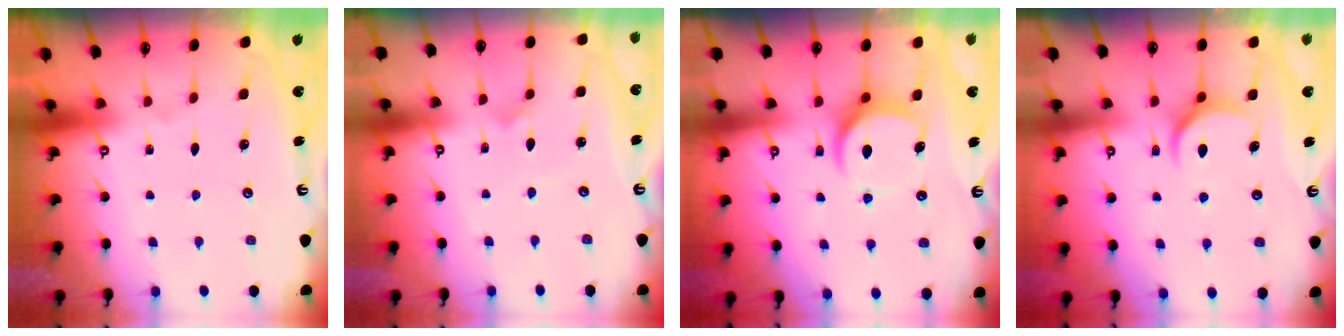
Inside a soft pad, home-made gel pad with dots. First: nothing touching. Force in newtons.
{"total": 2.9, "press": 2.9, "slide": 0.1}
{"total": 7.6, "press": 7.6, "slide": 0.5}
{"total": 6.6, "press": 6.6, "slide": 0.4}